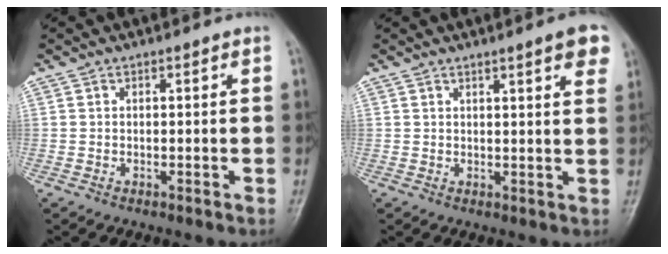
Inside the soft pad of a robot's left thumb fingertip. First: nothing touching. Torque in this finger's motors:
{"motor_torque": [0.01, 0.26, -0.15, 0.02, 0.01]}